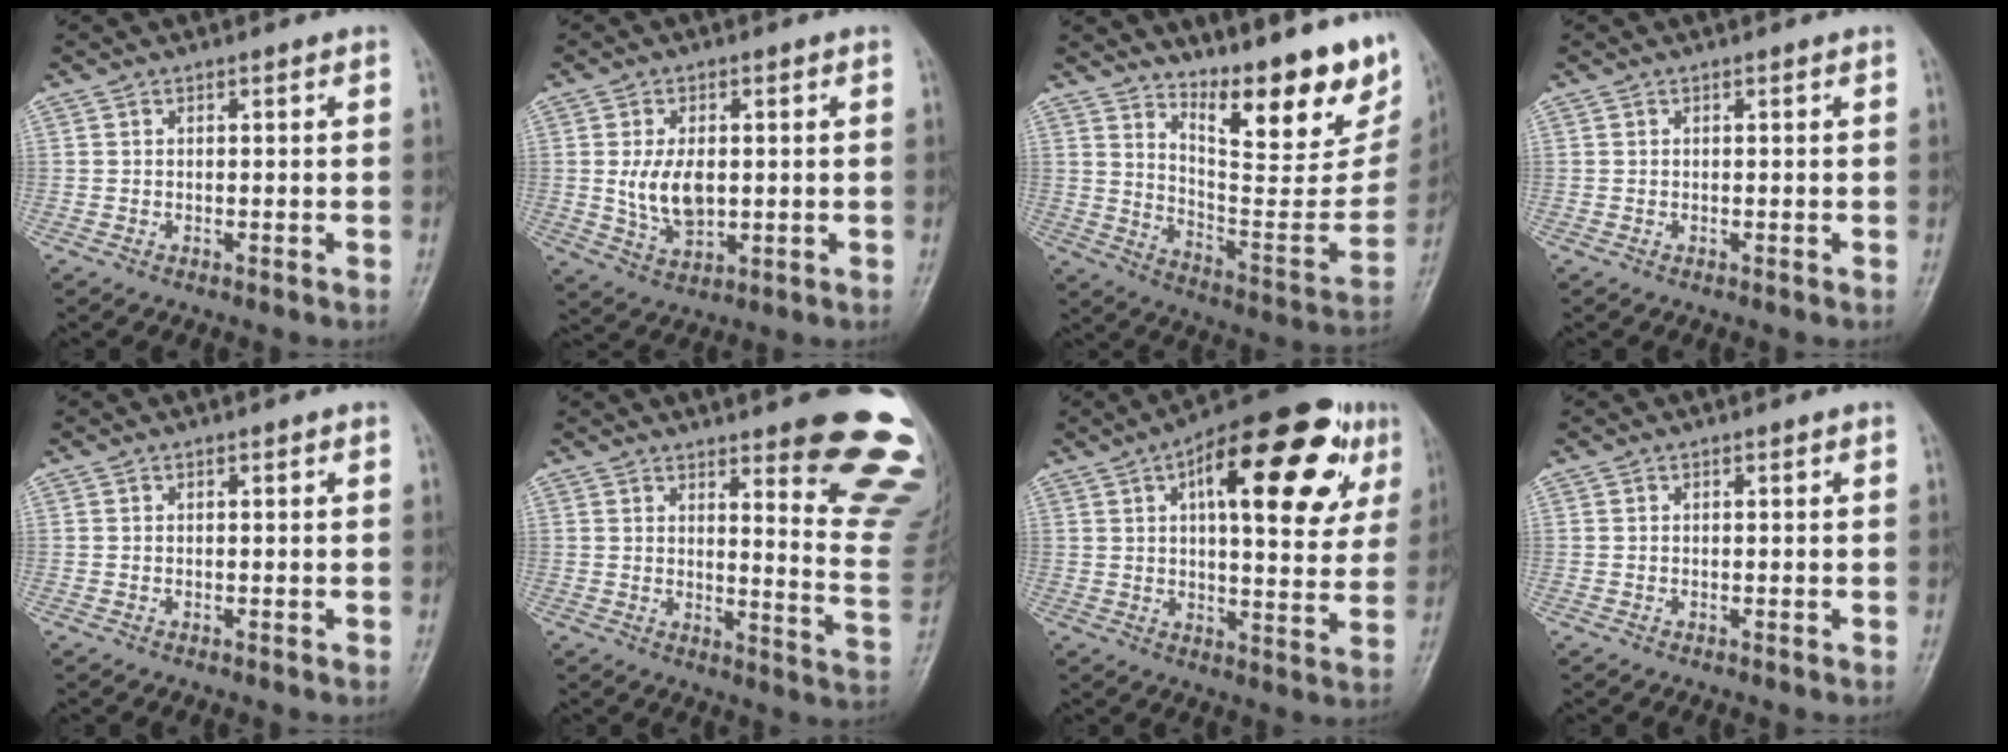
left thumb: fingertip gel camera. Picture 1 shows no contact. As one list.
[{"total": 7.8, "force": [0.4, 4.7, 6.2], "torque": [-0.109, -0.007, 0.015]}, {"total": 23.7, "force": [15.6, 7.4, 16.2], "torque": [-0.195, -0.103, 0.236]}, {"total": 0.0}, {"total": 0.0}, {"total": 17.7, "force": [11.9, 3.1, 12.7], "torque": [-0.121, -0.089, 0.145]}, {"total": 24.1, "force": [9.3, 9.5, 20.1], "torque": [-0.252, 0.004, 0.126]}, {"total": 0.0}]